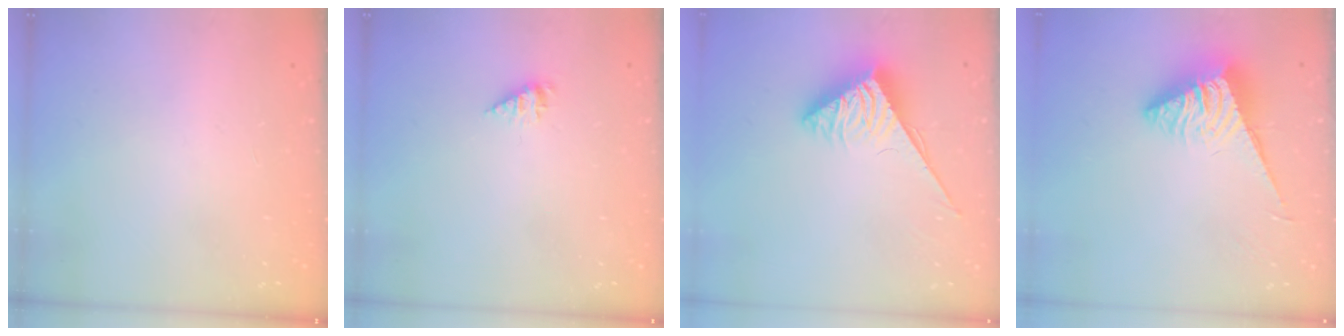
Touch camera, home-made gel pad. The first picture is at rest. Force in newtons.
{"total": 2.3, "press": 2.3, "slide": 0.3}
{"total": 4.0, "press": 4.0, "slide": 0.6}
{"total": 6.1, "press": 6.1, "slide": 0.3}